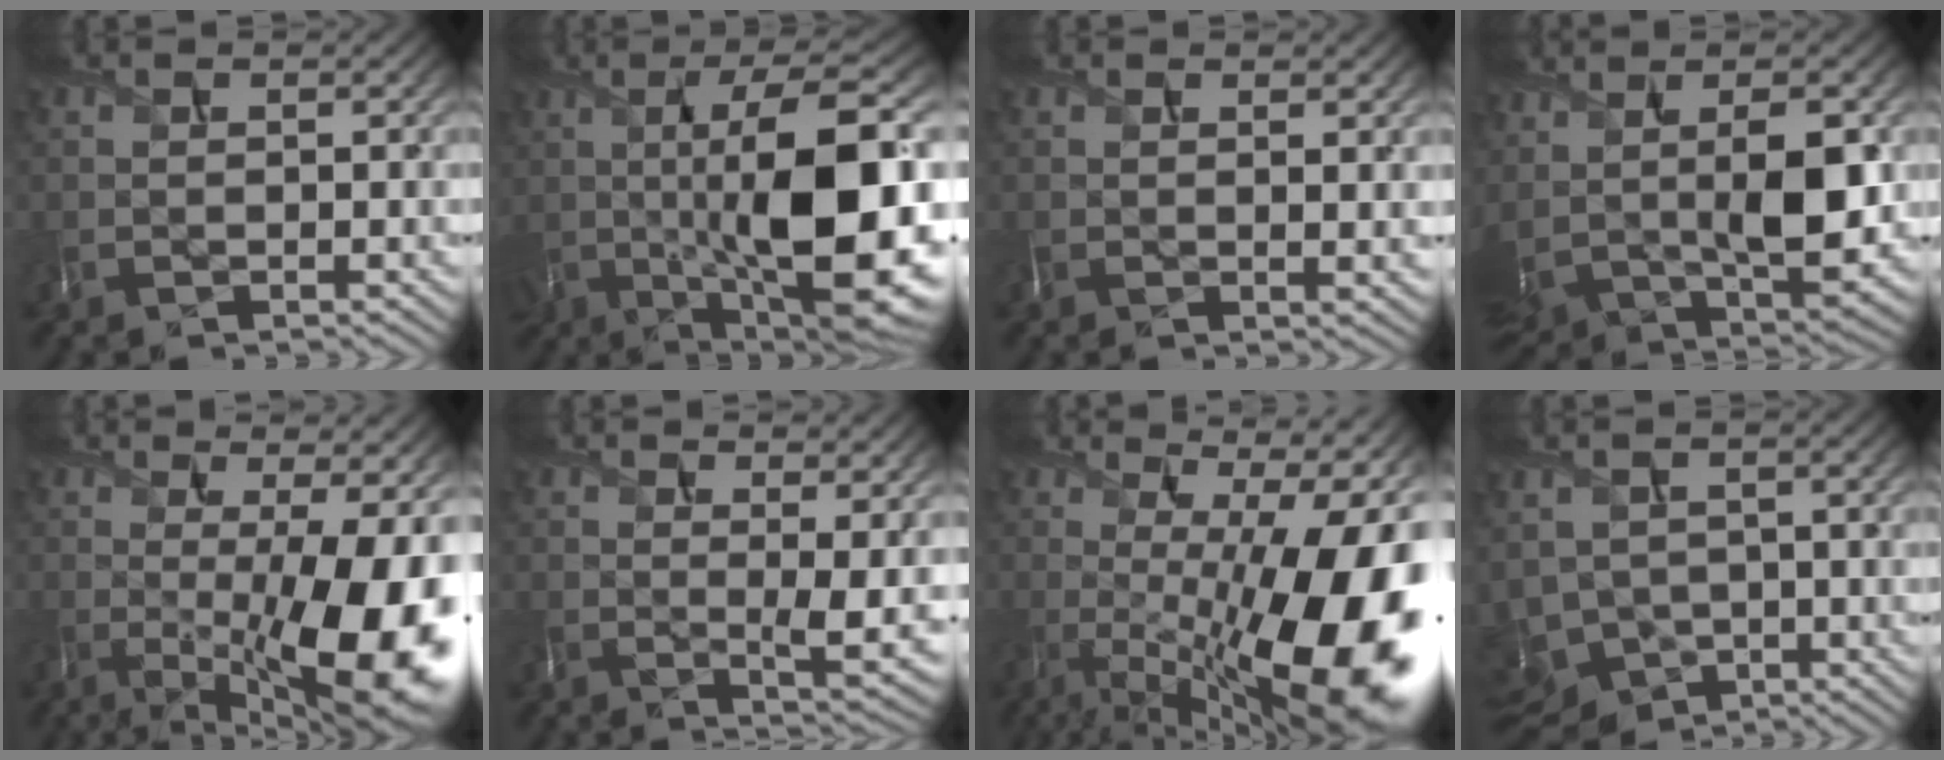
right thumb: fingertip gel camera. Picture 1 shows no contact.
{"total": 17.6, "force": [-0.8, 6.3, 16.5], "torque": [-0.268, 0.011, -0.014]}
{"total": 2.2, "force": [0.6, 0.5, 2.0], "torque": [-0.038, 0.001, 0.012]}
{"total": 10.9, "force": [2.2, 5.2, 9.3], "torque": [-0.201, -0.011, 0.054]}
{"total": 17.7, "force": [-2.5, 6.2, 16.4], "torque": [-0.208, -0.022, -0.026]}
{"total": 5.6, "force": [0.7, 1.4, 5.4], "torque": [-0.090, -0.013, 0.018]}
{"total": 20.1, "force": [-2.8, 7.2, 18.6], "torque": [-0.224, -0.006, -0.049]}
{"total": 5.8, "force": [-1.1, 4.4, 3.5], "torque": [-0.108, -0.016, -0.018]}